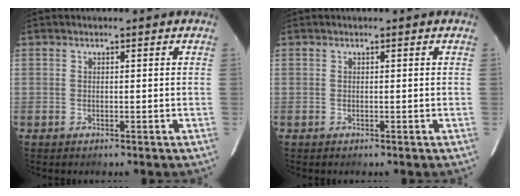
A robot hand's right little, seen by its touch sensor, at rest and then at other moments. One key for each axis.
{"total": 0.0}